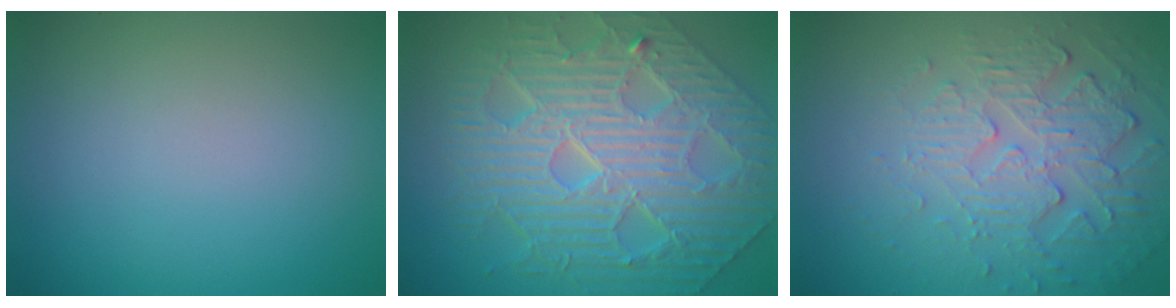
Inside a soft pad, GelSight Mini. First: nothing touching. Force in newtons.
{"total": 10.4, "press": 7.7, "slide": 6.9}
{"total": 6.0, "press": 3.6, "slide": 4.7}